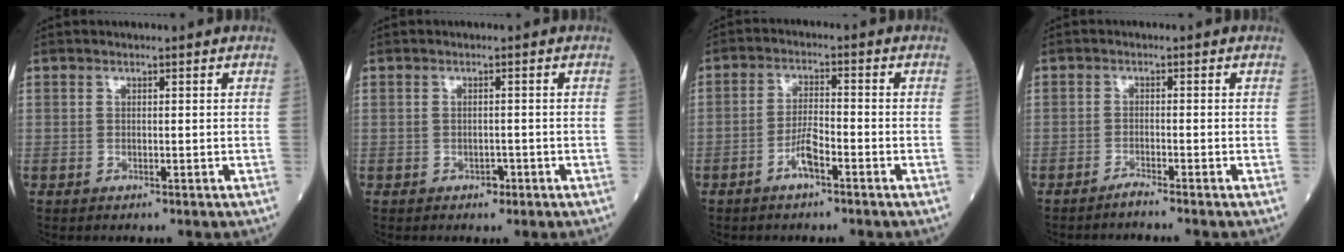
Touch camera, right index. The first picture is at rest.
{"total": 1.3, "force": [-0.7, 0.8, 0.7], "torque": [-0.007, 0.002, -0.009]}
{"total": 4.0, "force": [-2.3, 0.7, 3.2], "torque": [-0.062, 0.005, -0.046]}
{"total": 1.7, "force": [-1.5, -0.6, 0.4], "torque": [-0.008, 0.000, -0.029]}